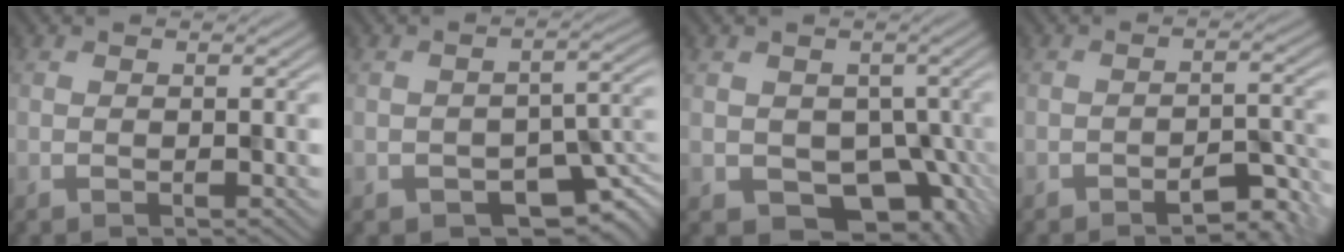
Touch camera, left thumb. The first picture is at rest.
{"total": 5.8, "force": [-3.9, 3.1, 2.9], "torque": [-0.035, -0.018, -0.047]}
{"total": 6.8, "force": [-1.8, 5.7, 3.3], "torque": [-0.044, -0.031, -0.009]}
{"total": 3.9, "force": [-3.4, 0.3, 1.9], "torque": [-0.029, 0.010, -0.046]}